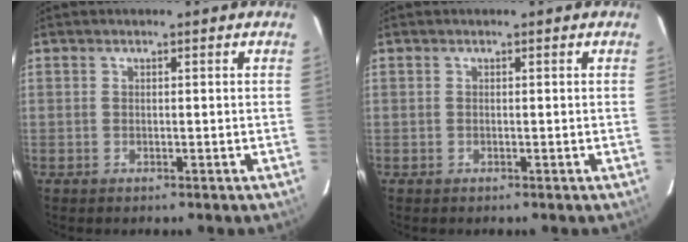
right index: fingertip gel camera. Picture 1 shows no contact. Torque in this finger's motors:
{"motor_torque": [0.06, 0.04, -0.01, 0.00]}